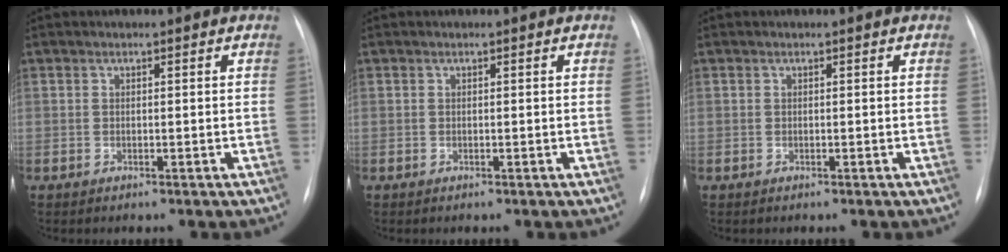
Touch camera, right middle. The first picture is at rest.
{"total": 0.0}
{"total": 0.0}